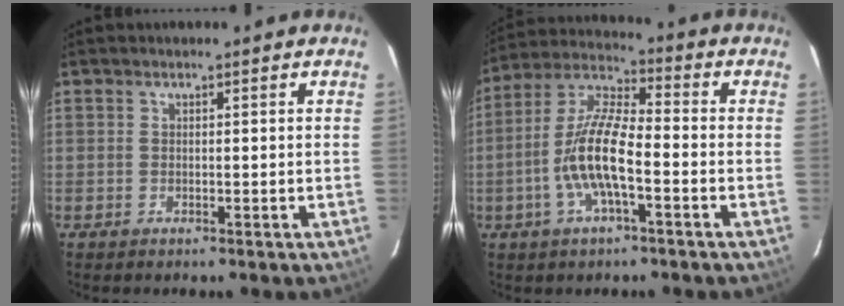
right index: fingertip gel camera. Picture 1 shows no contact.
{"total": 12.0, "force": [-3.6, 3.2, 10.9], "torque": [-0.228, 0.002, -0.071]}